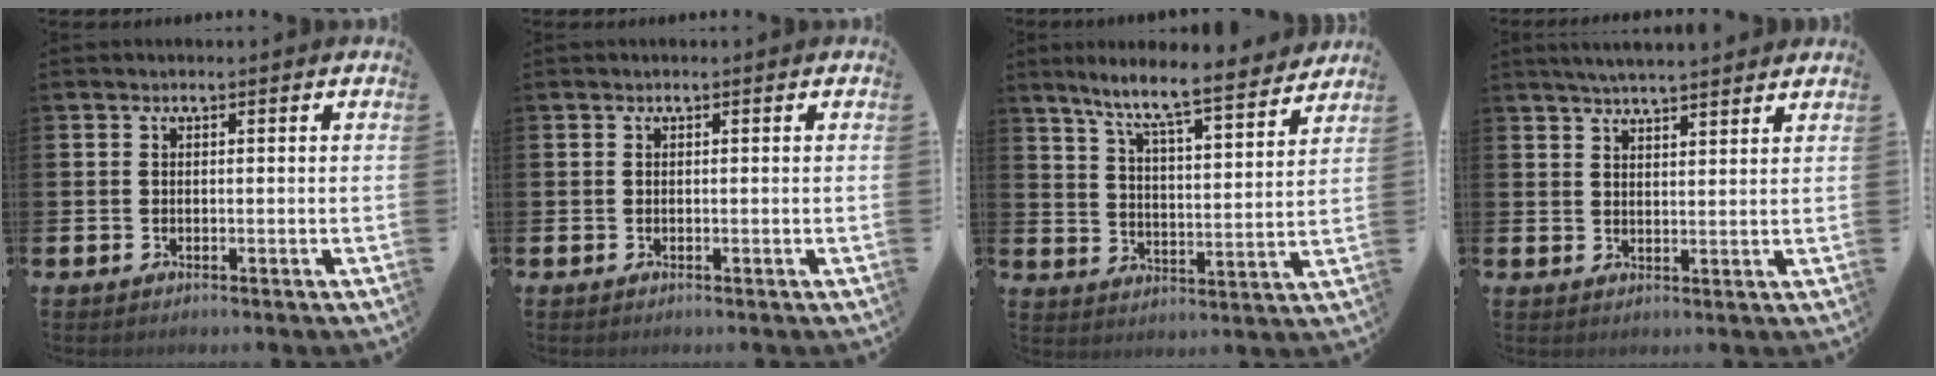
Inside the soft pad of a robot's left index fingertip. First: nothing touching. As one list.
[{"total": 0.0}, {"total": 8.2, "force": [7.5, 0.2, 3.4], "torque": [-0.091, -0.056, 0.124]}, {"total": 4.2, "force": [4.2, -0.1, 0.8], "torque": [-0.023, -0.016, 0.075]}]